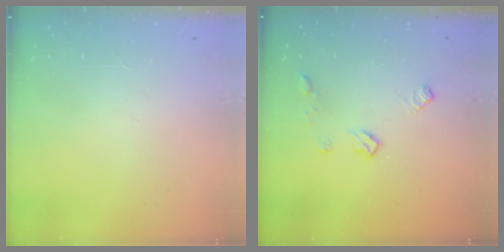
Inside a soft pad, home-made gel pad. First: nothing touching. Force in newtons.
{"total": 6.6, "press": 6.6, "slide": 0.5}